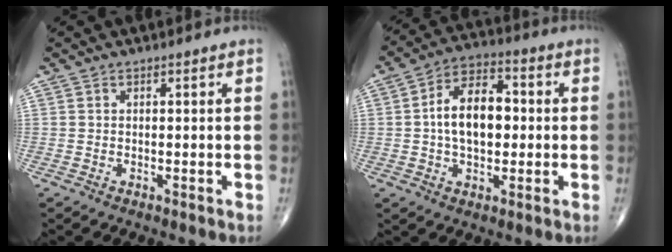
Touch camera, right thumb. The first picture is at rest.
{"total": 12.0, "force": [0.3, 7.1, 9.7], "torque": [-0.149, 0.025, -0.003]}